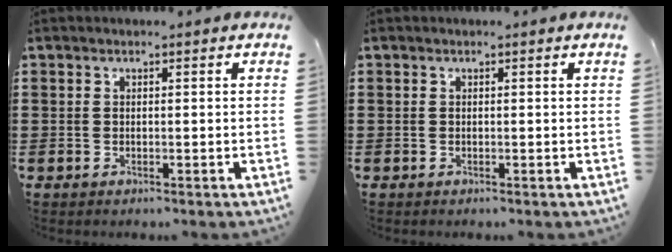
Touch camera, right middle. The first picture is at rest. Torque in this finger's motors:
{"motor_torque": [-0.37, -0.47, 0.04, -0.01]}